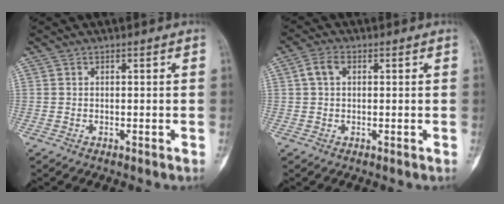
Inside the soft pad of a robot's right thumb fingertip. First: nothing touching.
{"total": 3.2, "force": [0.8, 2.1, 2.4], "torque": [-0.049, 0.010, 0.013]}